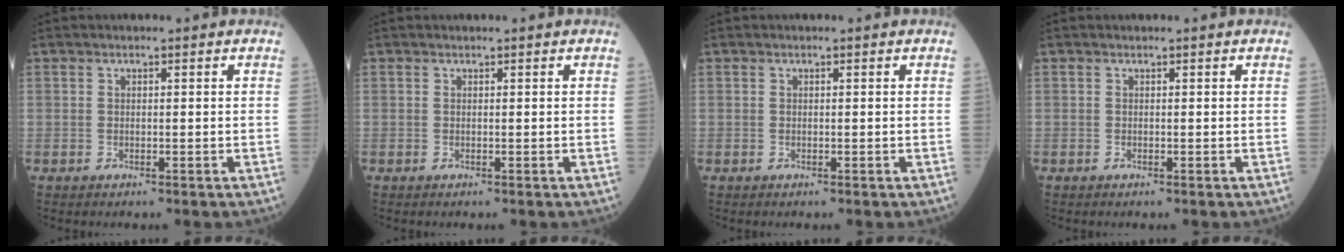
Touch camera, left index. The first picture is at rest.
{"total": 0.0}
{"total": 0.0}
{"total": 0.0}